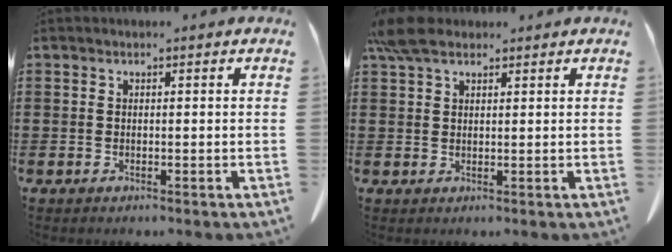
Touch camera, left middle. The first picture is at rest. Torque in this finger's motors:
{"motor_torque": [1.44, 0.69, 0.39, 0.10]}